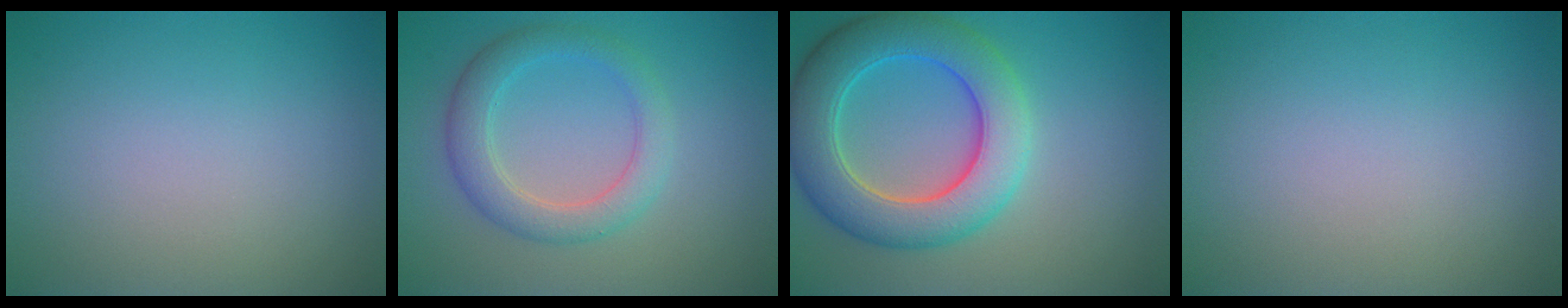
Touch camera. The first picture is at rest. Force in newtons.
{"total": 3.7, "press": 3.7, "slide": 0.3}
{"total": 7.9, "press": 7.9, "slide": 0.3}
{"total": 0.0}